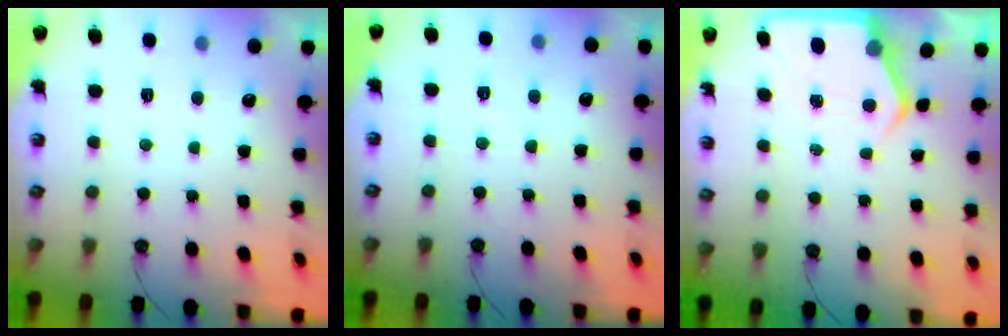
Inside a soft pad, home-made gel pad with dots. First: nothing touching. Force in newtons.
{"total": 2.4, "press": 2.4, "slide": 0.5}
{"total": 6.0, "press": 5.9, "slide": 0.7}